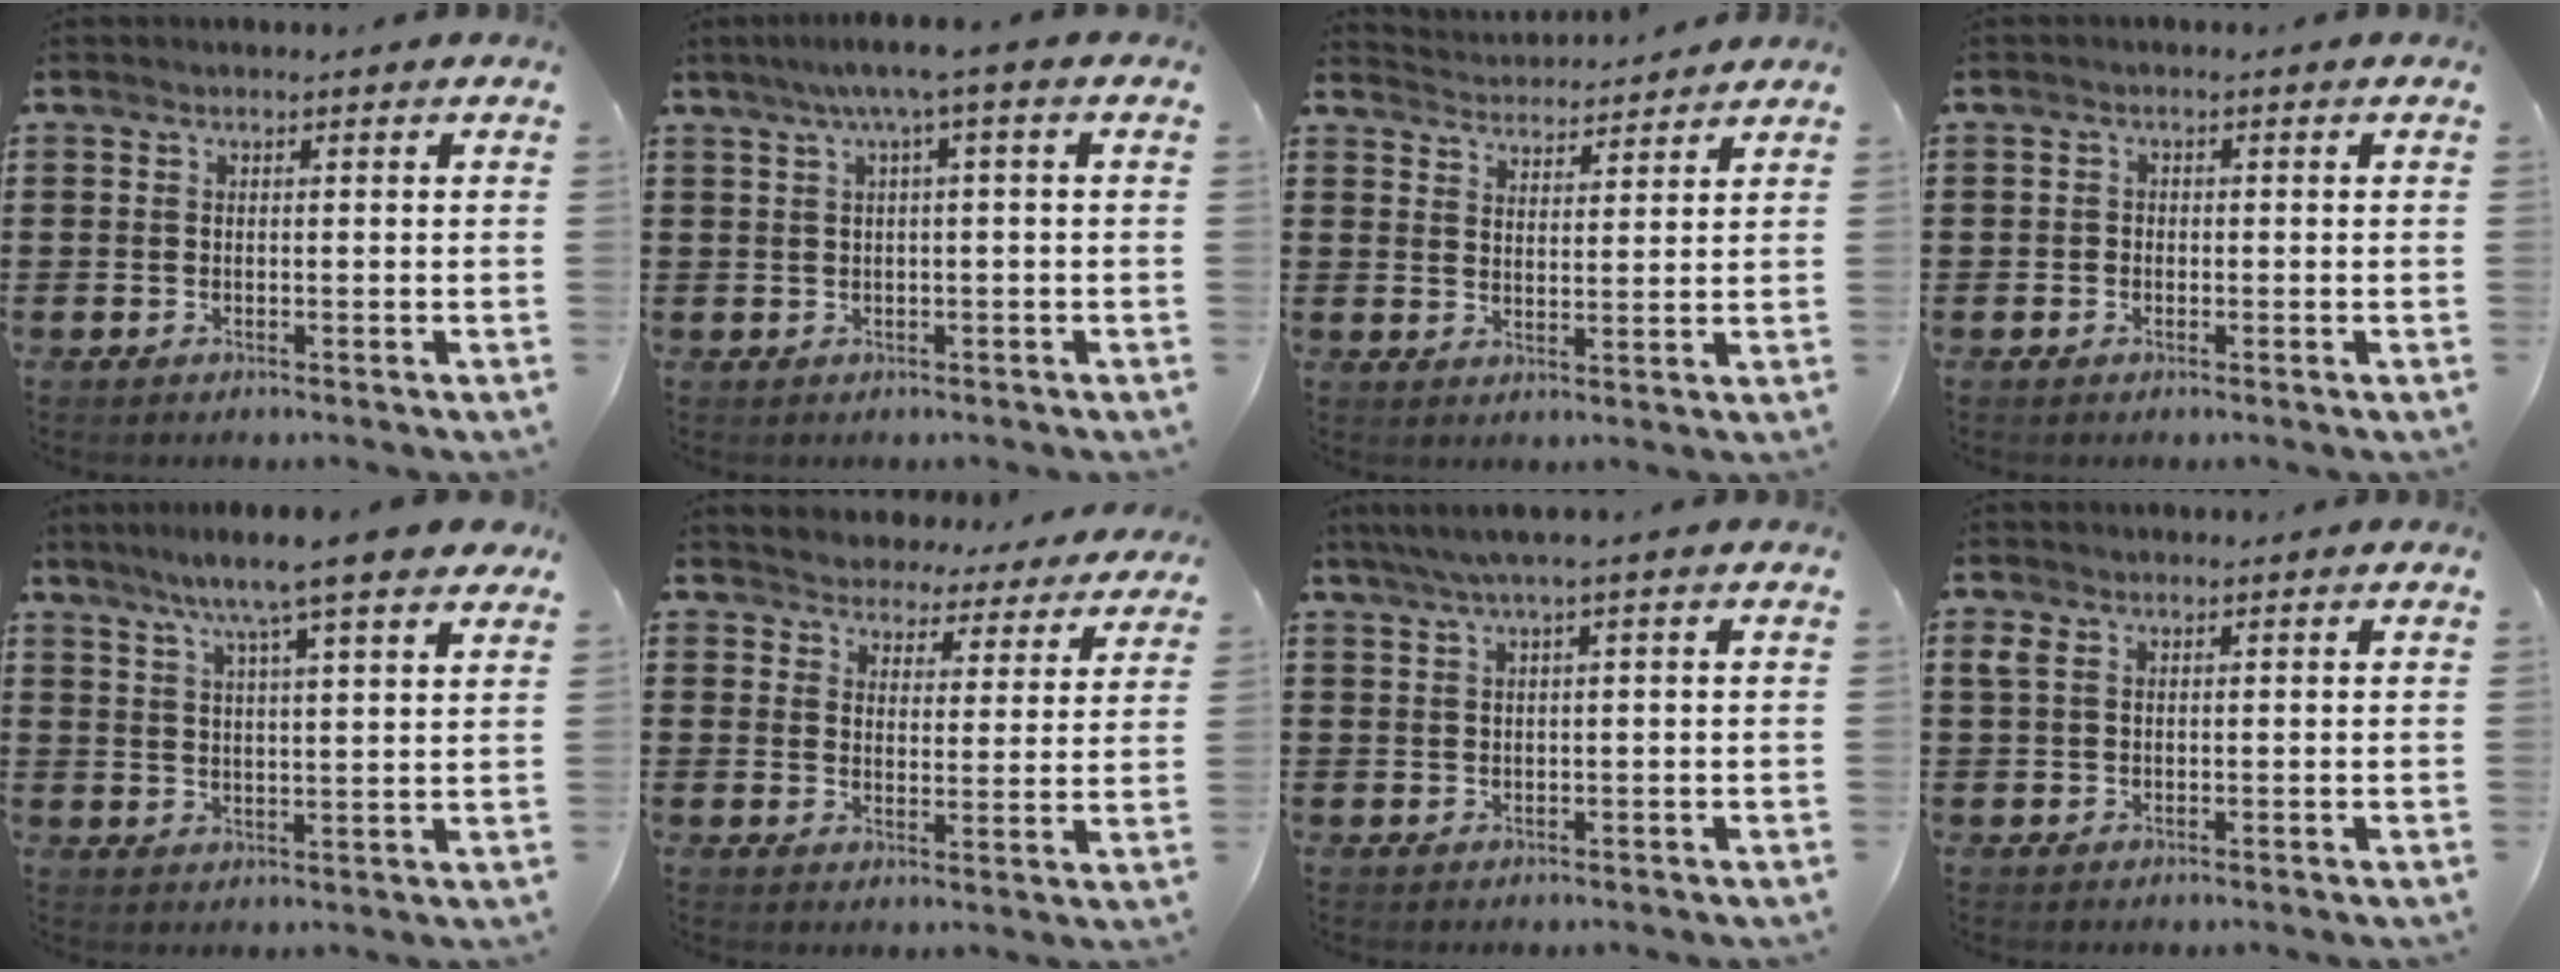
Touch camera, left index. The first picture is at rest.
{"total": 3.3, "force": [0.4, -0.3, 3.2], "torque": [-0.060, -0.001, 0.004]}
{"total": 3.4, "force": [3.4, -0.1, -0.4], "torque": [-0.006, -0.021, 0.060]}
{"total": 0.9, "force": [-0.4, 0.7, 0.3], "torque": [-0.009, 0.000, -0.010]}
{"total": 8.0, "force": [6.3, 0.1, 4.9], "torque": [-0.113, -0.018, 0.108]}
{"total": 4.4, "force": [4.4, 0.2, -0.6], "torque": [-0.017, -0.036, 0.074]}
{"total": 2.2, "force": [0.7, -0.2, 2.0], "torque": [-0.038, -0.002, 0.011]}
{"total": 1.8, "force": [0.5, 1.2, 1.3], "torque": [-0.038, 0.005, 0.006]}